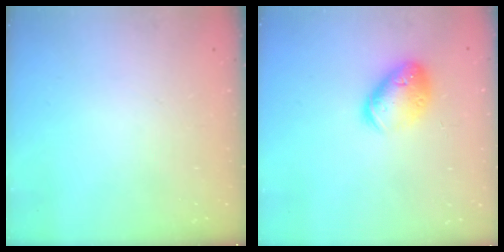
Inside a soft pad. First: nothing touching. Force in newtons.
{"total": 14.0, "press": 13.8, "slide": 2.0}